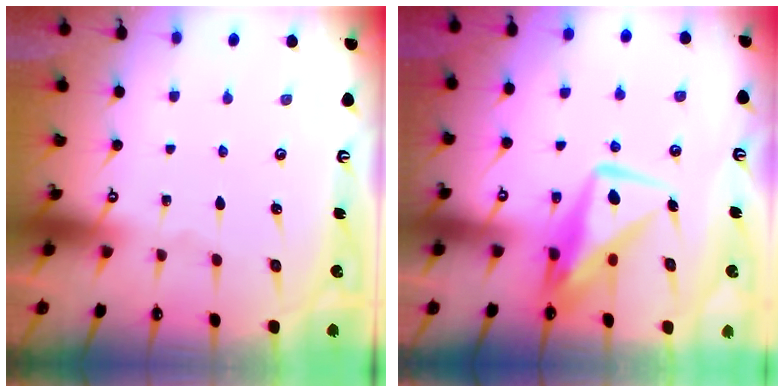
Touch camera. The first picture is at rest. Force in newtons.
{"total": 10.2, "press": 10.1, "slide": 1.3}